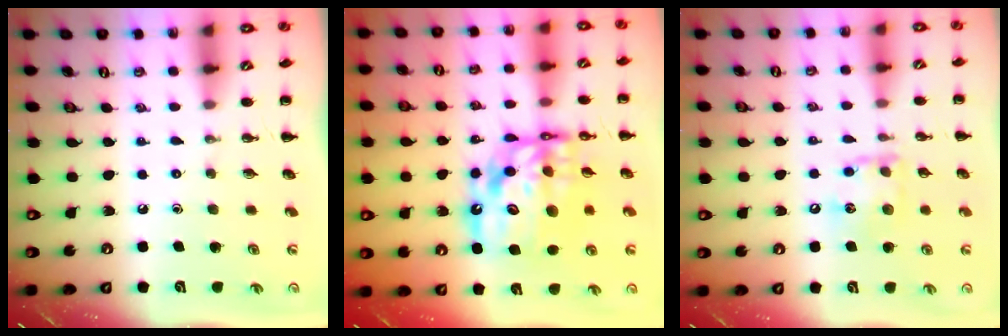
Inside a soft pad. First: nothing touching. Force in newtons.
{"total": 17.6, "press": 17.1, "slide": 4.4}
{"total": 10.5, "press": 10.5, "slide": 0.9}